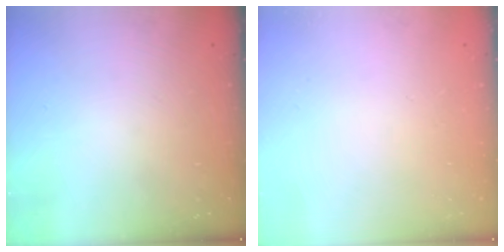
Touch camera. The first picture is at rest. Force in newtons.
{"total": 0.0}